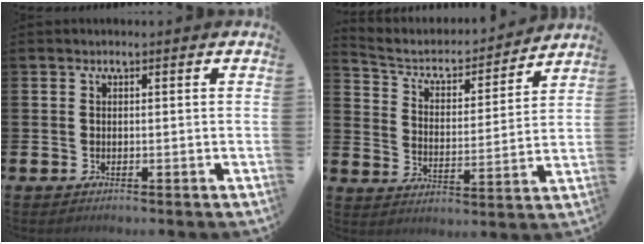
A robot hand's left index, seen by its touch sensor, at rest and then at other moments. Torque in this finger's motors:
{"motor_torque": [-0.26, -0.89, -0.03, 0.02]}